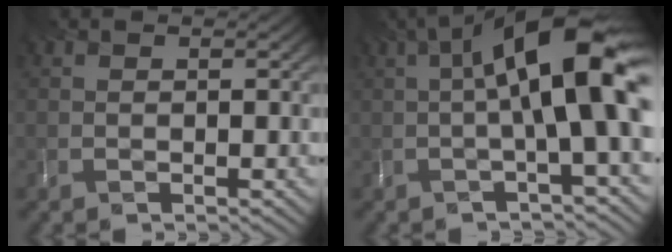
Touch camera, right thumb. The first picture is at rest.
{"total": 12.5, "force": [1.2, 2.7, 12.1], "torque": [-0.184, 0.010, 0.017]}